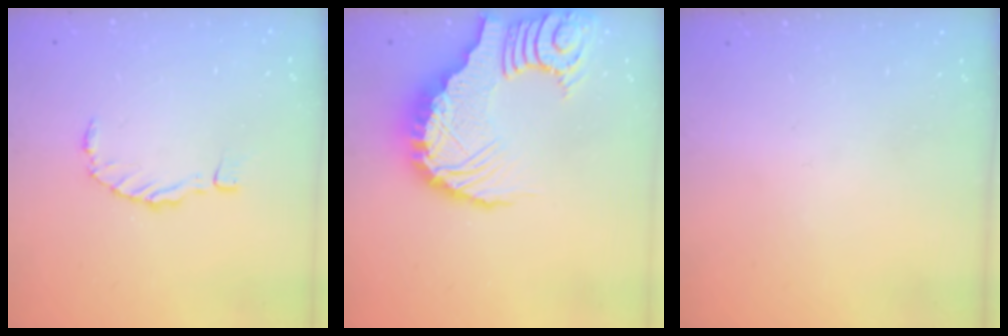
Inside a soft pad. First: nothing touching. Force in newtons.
{"total": 11.6, "press": 11.5, "slide": 1.5}
{"total": 0.0}